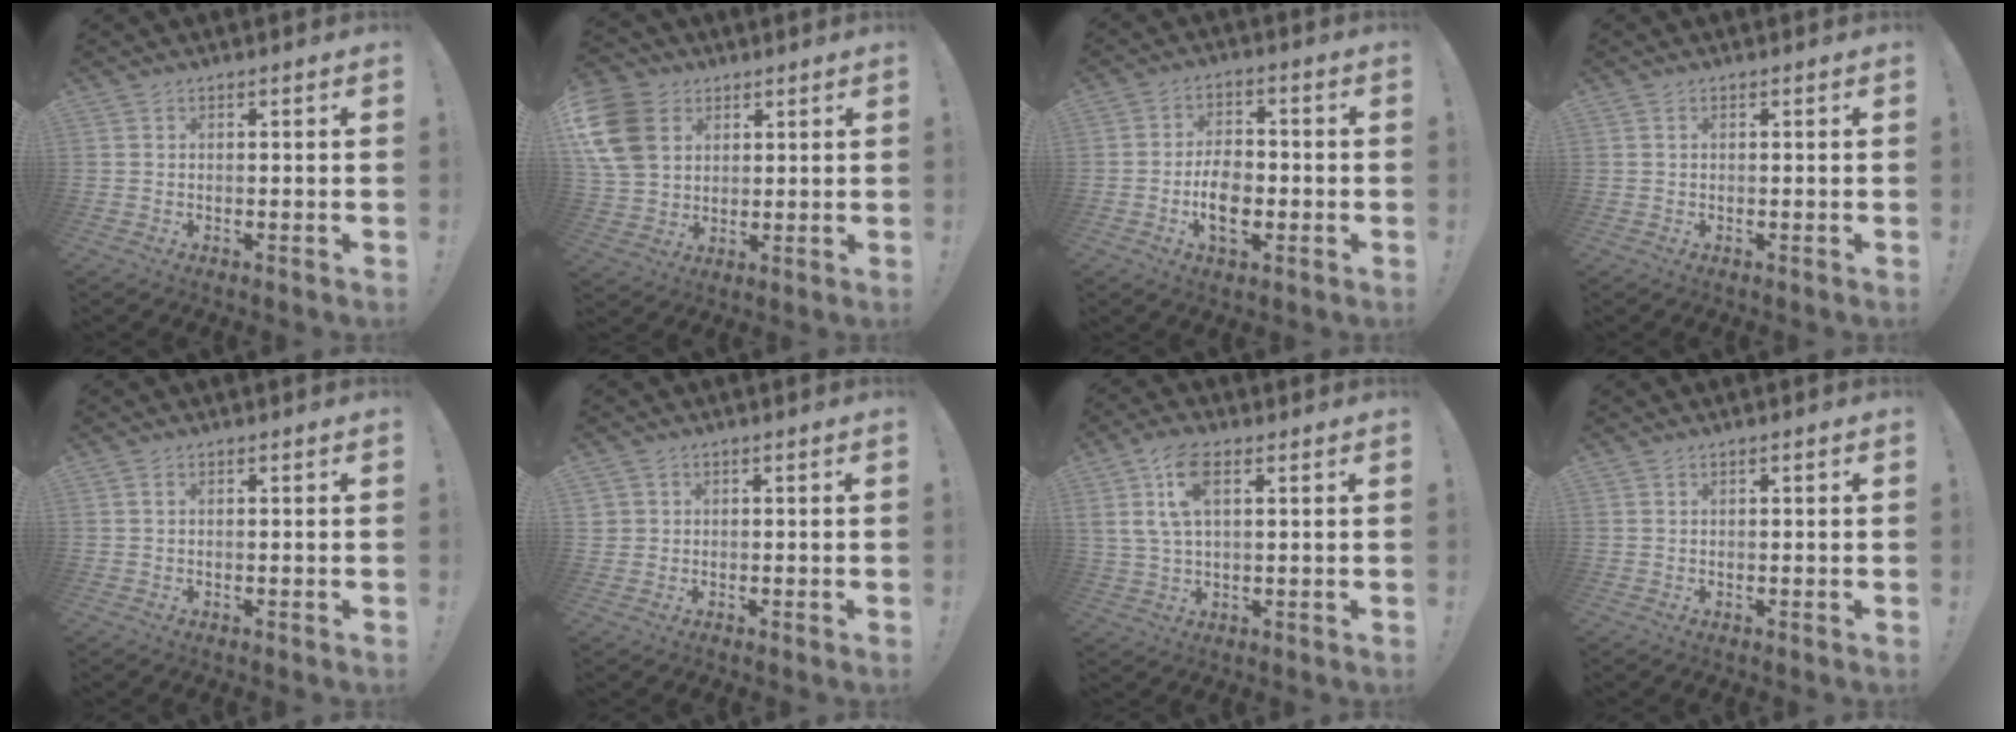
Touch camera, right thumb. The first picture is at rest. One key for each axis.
{"total": 15.3, "fx": 5.2, "fy": 12.0, "fz": 7.9, "tx": -0.138, "ty": -0.019, "tz": 0.105}
{"total": 8.8, "fx": -2.8, "fy": 5.7, "fz": 6.0, "tx": -0.103, "ty": 0.011, "tz": -0.048}
{"total": 0.0}
{"total": 0.7, "fx": 0.2, "fy": 0.1, "fz": 0.6, "tx": -0.016, "ty": 0.002, "tz": 0.004}
{"total": 1.6, "fx": 0.2, "fy": 1.5, "fz": 0.3, "tx": -0.006, "ty": 0.000, "tz": 0.003}
{"total": 9.1, "fx": 3.5, "fy": 4.0, "fz": 7.4, "tx": -0.138, "ty": 0.005, "tz": 0.065}
{"total": 0.6, "fx": 0.1, "fy": 0.1, "fz": 0.6, "tx": -0.006, "ty": -0.001, "tz": 0.000}